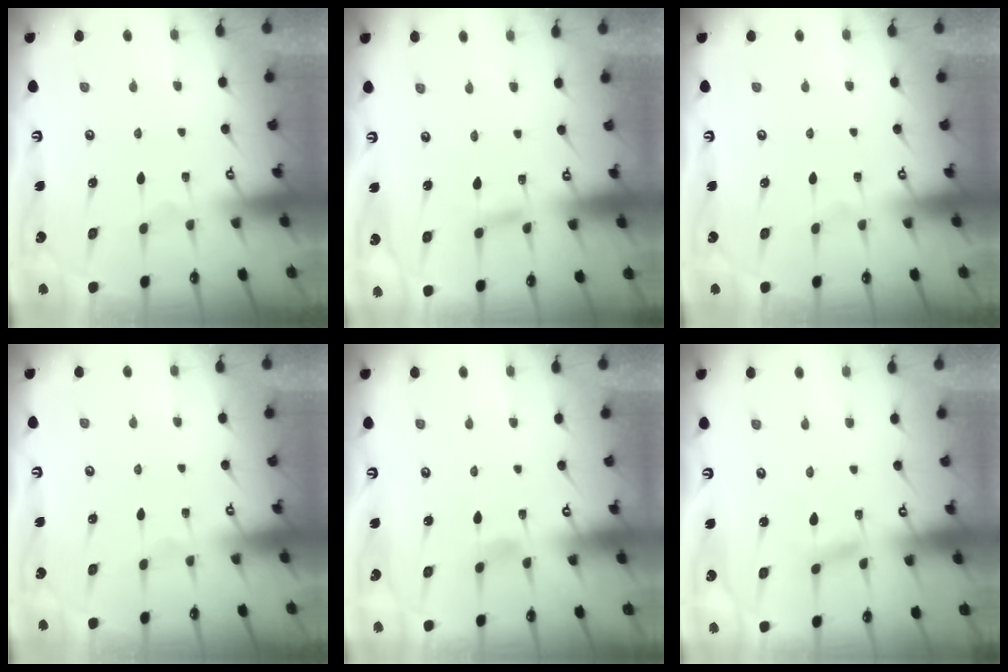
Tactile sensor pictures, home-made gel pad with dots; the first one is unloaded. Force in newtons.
{"total": 2.4, "press": 2.4, "slide": 0.2}
{"total": 0.0}
{"total": 0.0}
{"total": 2.6, "press": 2.6, "slide": 0.3}
{"total": 3.0, "press": 3.0, "slide": 0.3}